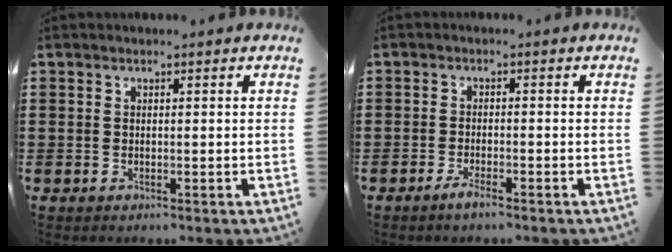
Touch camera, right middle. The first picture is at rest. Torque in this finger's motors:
{"motor_torque": [1.18, -0.91, 0.03, 0.07]}